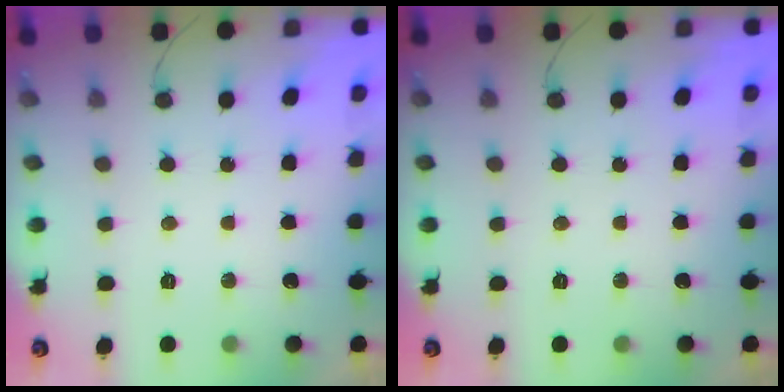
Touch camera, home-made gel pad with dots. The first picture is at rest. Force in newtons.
{"total": 0.0}